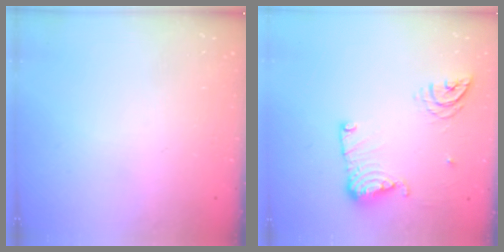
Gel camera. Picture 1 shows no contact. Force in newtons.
{"total": 12.2, "press": 12.1, "slide": 1.2}